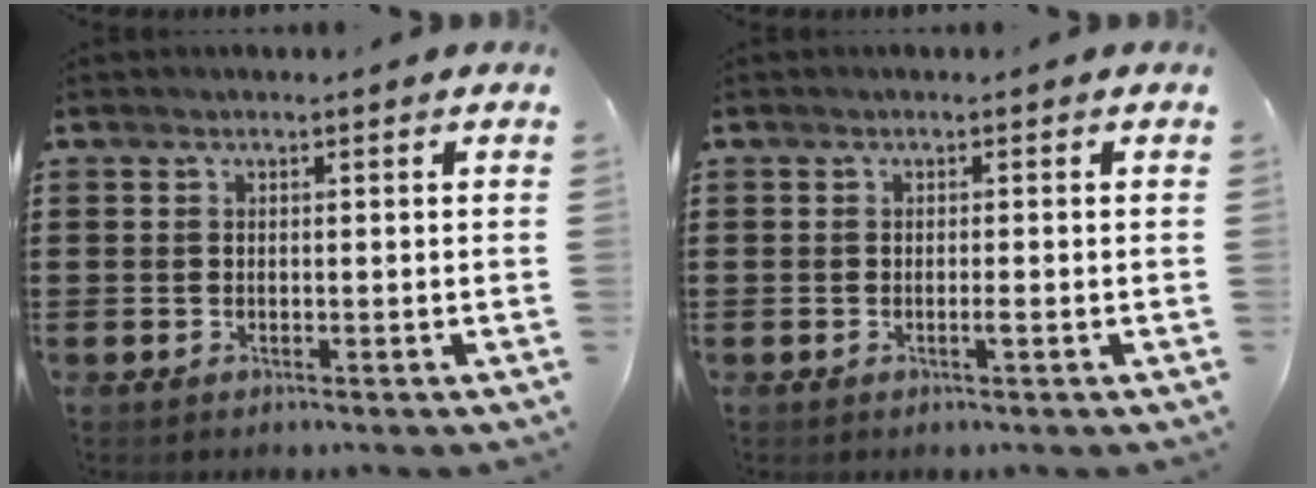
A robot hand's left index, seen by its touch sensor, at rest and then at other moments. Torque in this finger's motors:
{"motor_torque": [0.02, 0.02, 0.00, 0.01]}